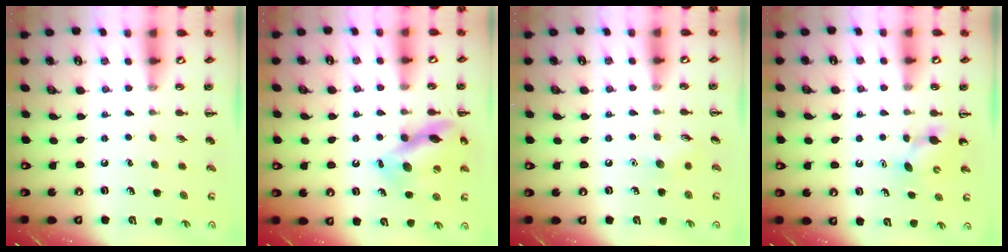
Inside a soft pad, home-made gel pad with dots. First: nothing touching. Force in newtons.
{"total": 14.0, "press": 13.9, "slide": 1.4}
{"total": 6.0, "press": 5.8, "slide": 1.6}
{"total": 4.2, "press": 4.0, "slide": 1.1}